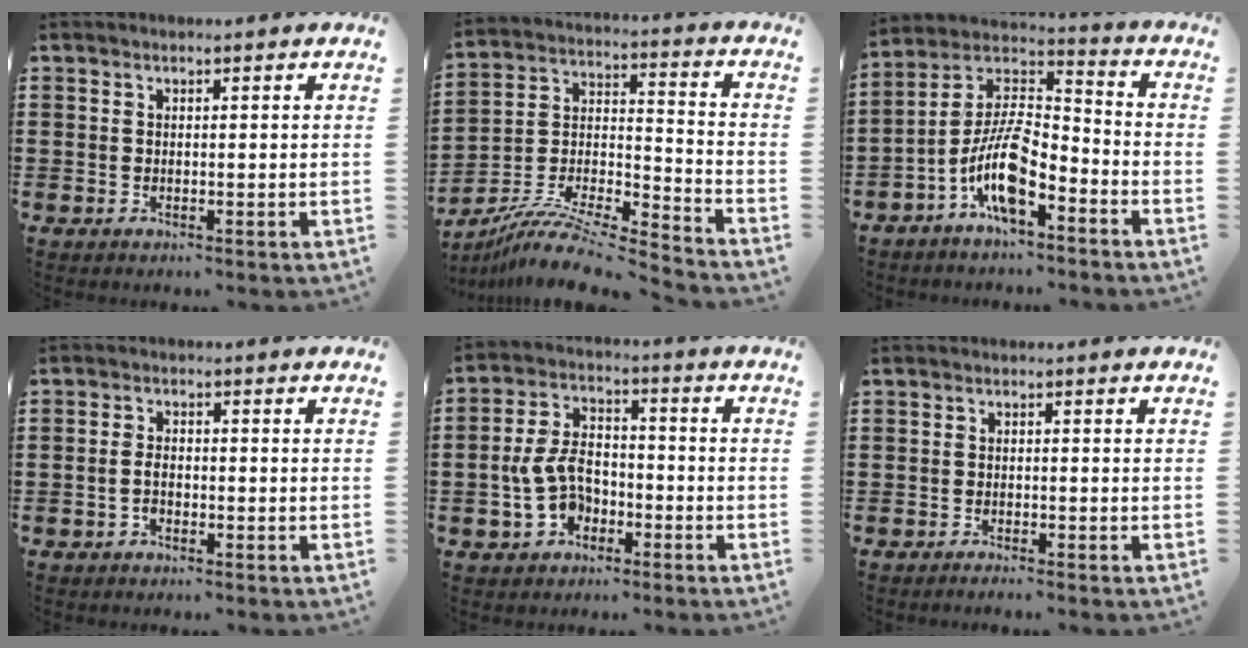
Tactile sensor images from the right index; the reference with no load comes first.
{"total": 9.9, "force": [-8.8, 1.6, 4.4], "torque": [-0.086, 0.008, -0.176]}
{"total": 10.9, "force": [-5.7, 3.6, 8.6], "torque": [-0.197, -0.010, -0.114]}
{"total": 2.0, "force": [-0.8, 1.0, 1.6], "torque": [-0.042, -0.003, -0.017]}
{"total": 7.0, "force": [-2.3, 4.6, 4.7], "torque": [-0.120, 0.000, -0.050]}
{"total": 0.9, "force": [-0.9, -0.2, 0.2], "torque": [-0.004, -0.001, -0.017]}